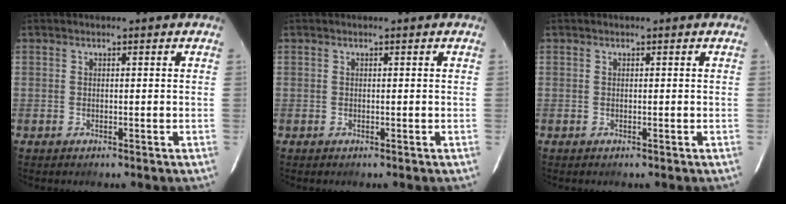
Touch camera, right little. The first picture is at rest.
{"total": 0.0}
{"total": 0.0}